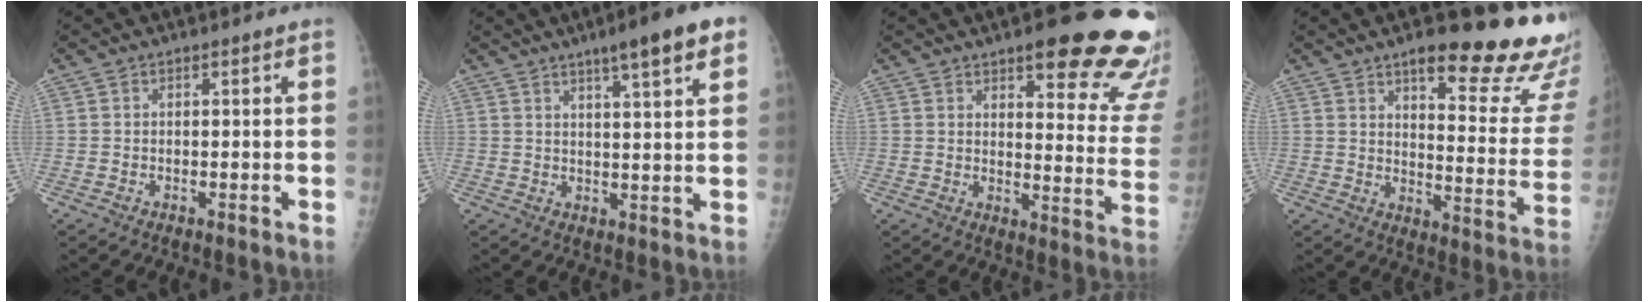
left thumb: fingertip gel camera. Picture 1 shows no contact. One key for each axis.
{"total": 10.2, "fx": 5.9, "fy": 1.4, "fz": 8.2, "tx": -0.109, "ty": -0.015, "tz": 0.079}
{"total": 22.1, "fx": 14.5, "fy": 6.5, "fz": 15.4, "tx": -0.146, "ty": -0.074, "tz": 0.171}
{"total": 23.3, "fx": 15.6, "fy": 6.2, "fz": 16.1, "tx": -0.163, "ty": -0.088, "tz": 0.199}